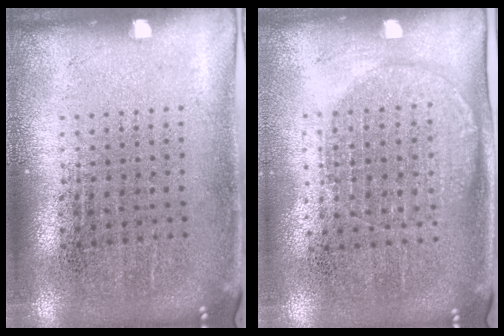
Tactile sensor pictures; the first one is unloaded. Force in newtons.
{"total": 1.3, "press": 1.2, "slide": 0.5}